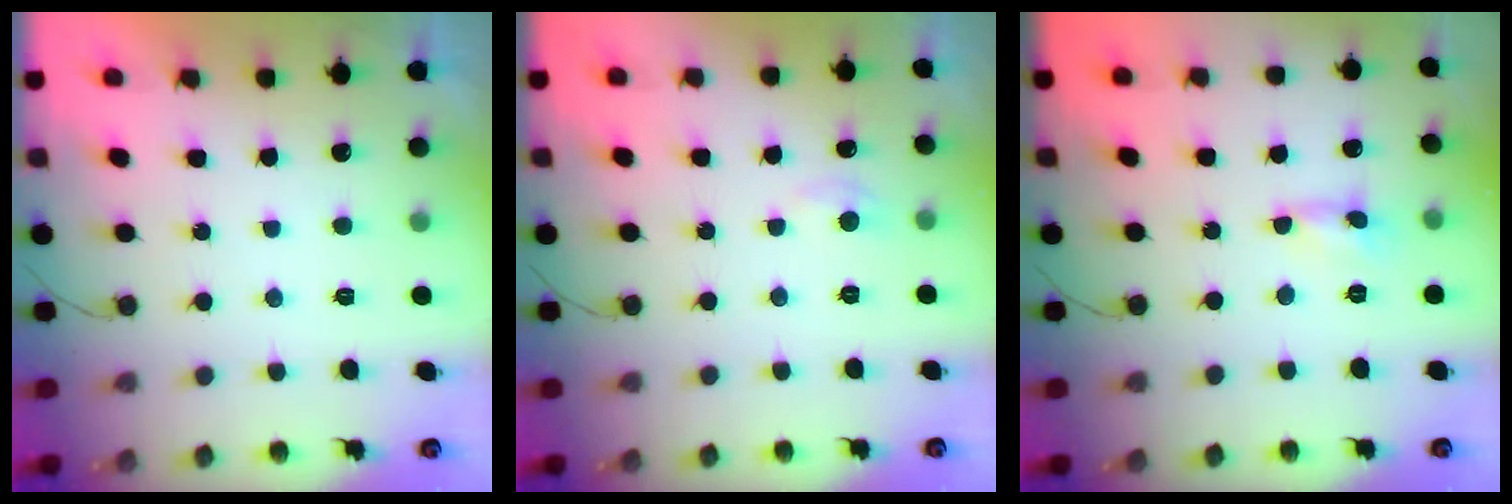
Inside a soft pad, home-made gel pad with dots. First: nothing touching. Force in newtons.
{"total": 3.8, "press": 3.7, "slide": 0.6}
{"total": 0.0}